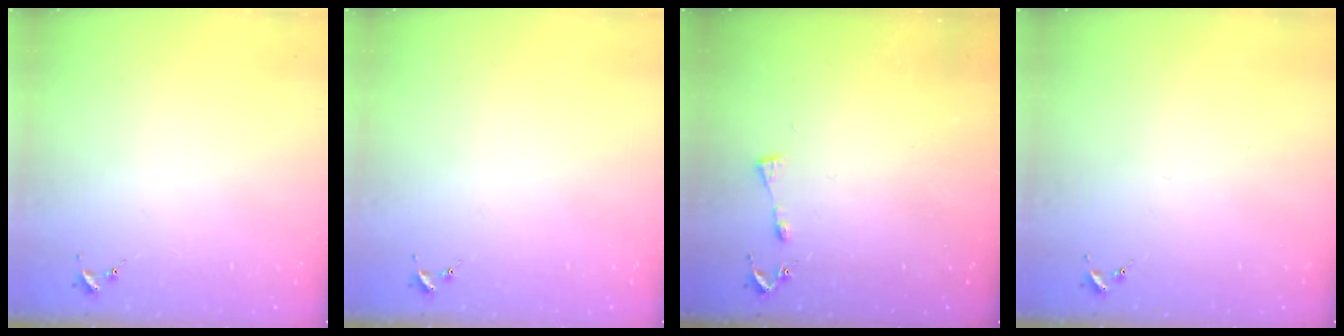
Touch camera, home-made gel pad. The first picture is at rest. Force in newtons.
{"total": 0.0}
{"total": 3.7, "press": 3.7, "slide": 0.5}
{"total": 0.0}